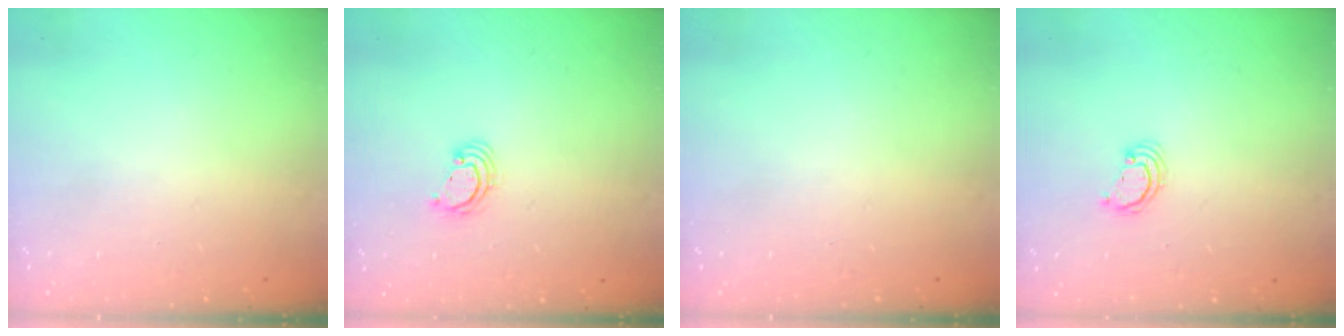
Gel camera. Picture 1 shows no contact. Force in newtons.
{"total": 2.2, "press": 2.2, "slide": 0.2}
{"total": 0.0}
{"total": 2.6, "press": 2.6, "slide": 0.2}